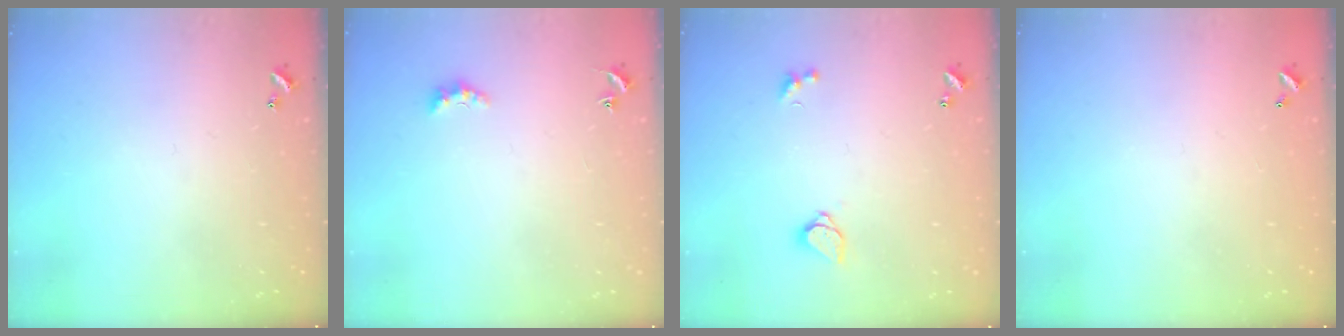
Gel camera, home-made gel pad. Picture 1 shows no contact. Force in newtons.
{"total": 2.7, "press": 2.7, "slide": 0.6}
{"total": 1.7, "press": 1.7, "slide": 0.4}
{"total": 2.9, "press": 2.9, "slide": 0.1}